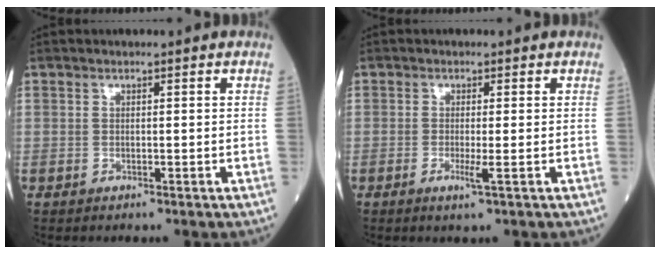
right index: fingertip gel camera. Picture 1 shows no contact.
{"total": 2.2, "force": [-0.7, -0.2, 2.0], "torque": [-0.039, -0.005, -0.014]}